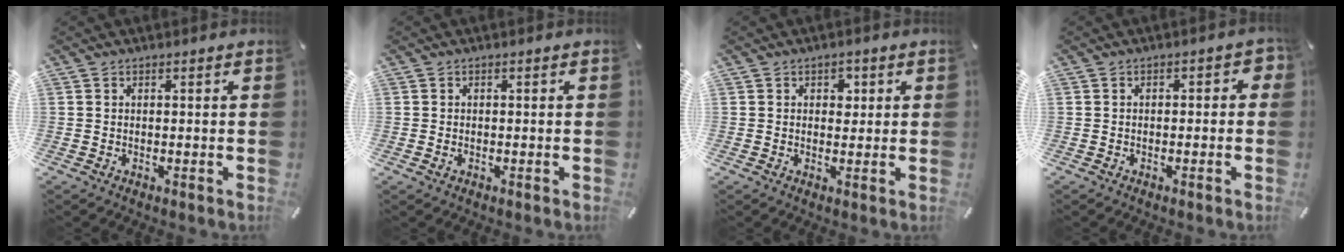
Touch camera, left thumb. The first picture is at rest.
{"total": 0.8, "force": [-0.2, 0.5, 0.5], "torque": [-0.010, 0.001, -0.005]}
{"total": 2.6, "force": [0.7, 2.1, 1.3], "torque": [0.004, -0.005, 0.001]}
{"total": 2.2, "force": [-1.2, 1.2, 1.4], "torque": [-0.026, 0.011, -0.025]}